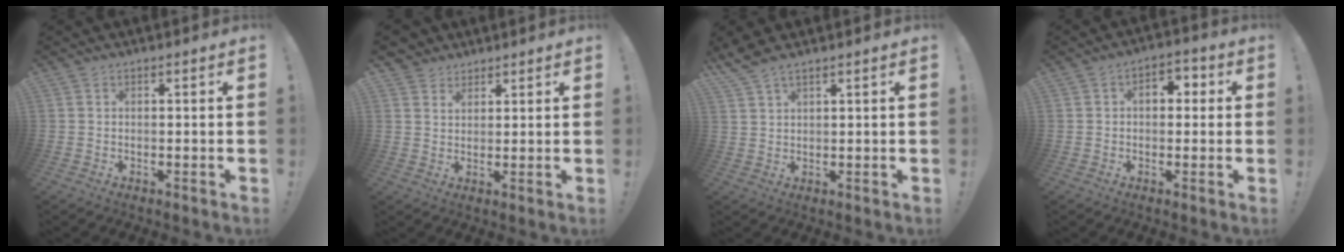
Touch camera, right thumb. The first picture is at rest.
{"total": 3.8, "force": [2.9, 2.5, 0.1], "torque": [-0.003, -0.018, 0.054]}
{"total": 4.0, "force": [3.4, 0.5, 2.1], "torque": [-0.049, -0.017, 0.066]}
{"total": 5.1, "force": [0.5, 3.6, 3.5], "torque": [-0.041, 0.005, 0.003]}